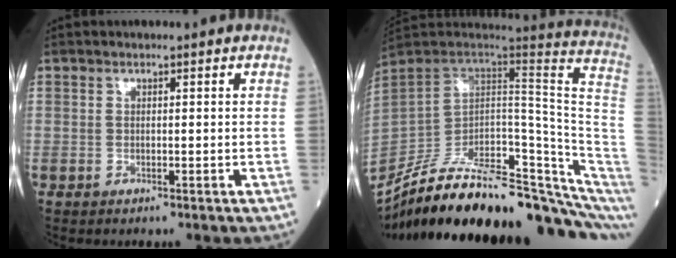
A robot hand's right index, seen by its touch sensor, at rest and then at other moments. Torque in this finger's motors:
{"motor_torque": [0.58, -1.47, 0.48, 0.12]}